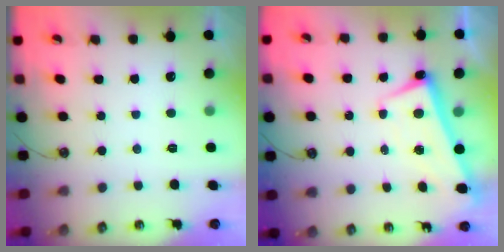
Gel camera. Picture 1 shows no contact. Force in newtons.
{"total": 2.5, "press": 2.4, "slide": 0.7}